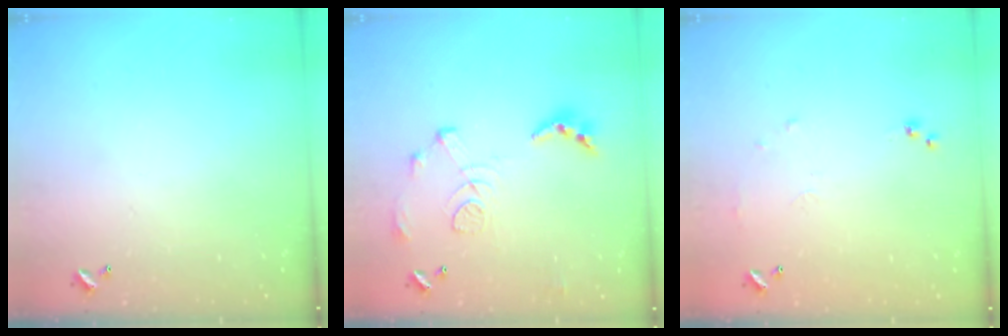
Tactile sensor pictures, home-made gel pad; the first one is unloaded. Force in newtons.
{"total": 11.4, "press": 11.3, "slide": 1.0}
{"total": 6.0, "press": 5.9, "slide": 1.0}